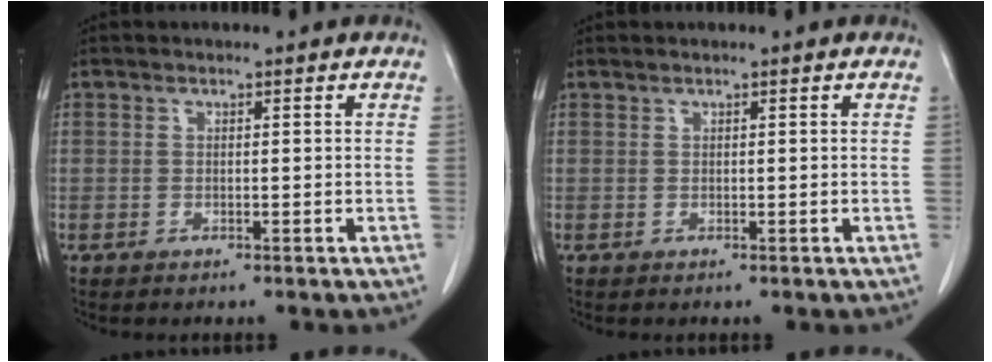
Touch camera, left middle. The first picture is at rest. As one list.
[{"total": 0.0}]